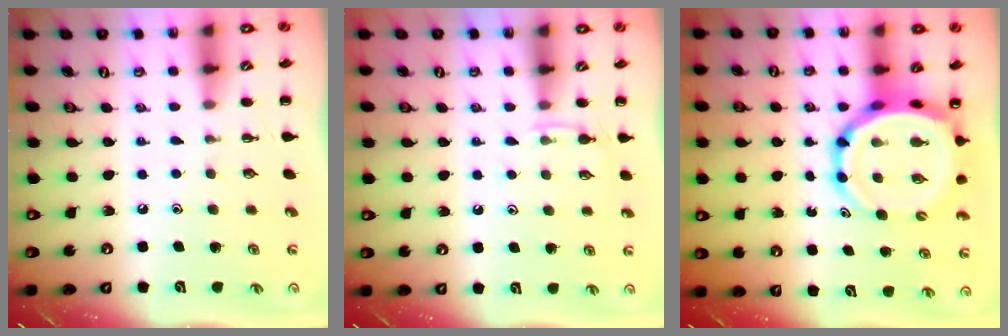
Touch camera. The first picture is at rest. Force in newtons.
{"total": 4.3, "press": 4.1, "slide": 1.4}
{"total": 10.5, "press": 10.0, "slide": 3.2}